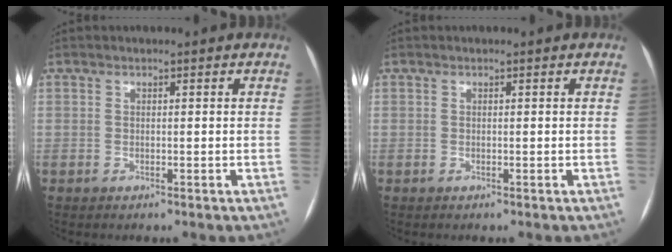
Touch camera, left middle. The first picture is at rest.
{"total": 0.0}